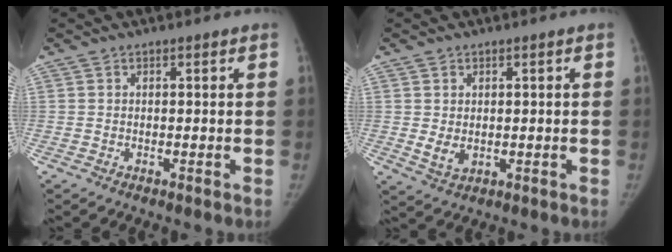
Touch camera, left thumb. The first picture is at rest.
{"total": 3.5, "force": [0.0, 2.6, 2.4], "torque": [-0.038, -0.003, 0.009]}